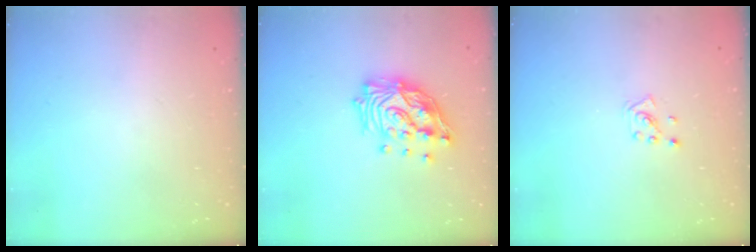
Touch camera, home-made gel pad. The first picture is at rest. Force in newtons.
{"total": 16.8, "press": 16.7, "slide": 1.9}
{"total": 2.1, "press": 2.0, "slide": 0.3}